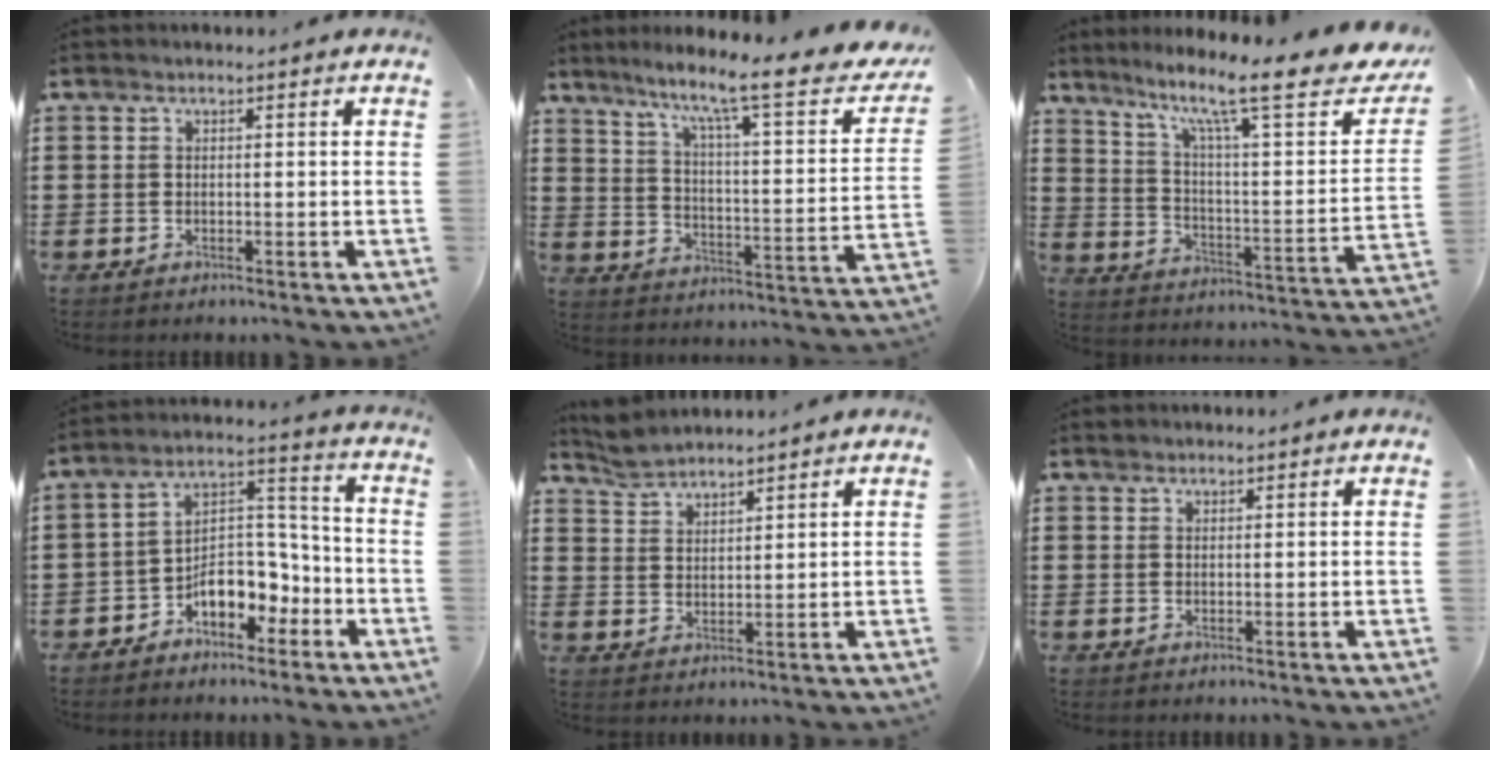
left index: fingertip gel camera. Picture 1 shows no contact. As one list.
[{"total": 9.4, "force": [7.4, 0.4, 5.6], "torque": [-0.117, -0.060, 0.109]}, {"total": 12.7, "force": [9.2, 1.9, 8.4], "torque": [-0.155, -0.061, 0.141]}, {"total": 7.8, "force": [-5.1, 4.6, 3.6], "torque": [-0.068, 0.017, -0.097]}, {"total": 3.3, "force": [3.3, 0.6, 0.2], "torque": [-0.015, -0.004, 0.063]}, {"total": 0.6, "force": [0.5, 0.4, 0.1], "torque": [-0.003, 0.002, 0.010]}]